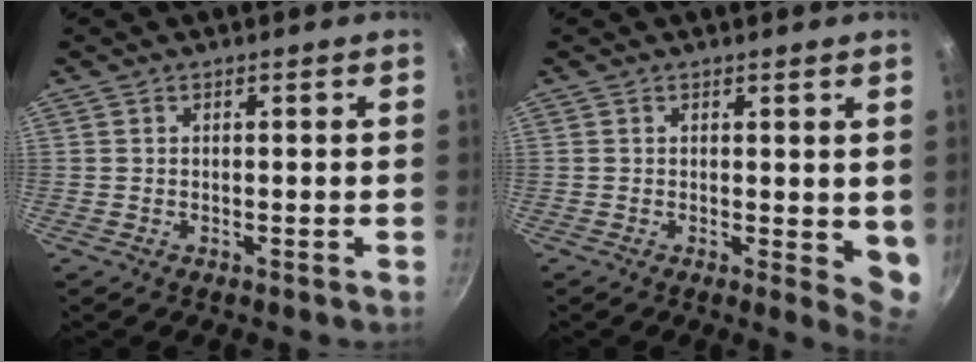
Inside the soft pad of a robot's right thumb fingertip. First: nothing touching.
{"total": 4.7, "force": [0.9, 2.0, 4.2], "torque": [-0.047, -0.010, 0.012]}